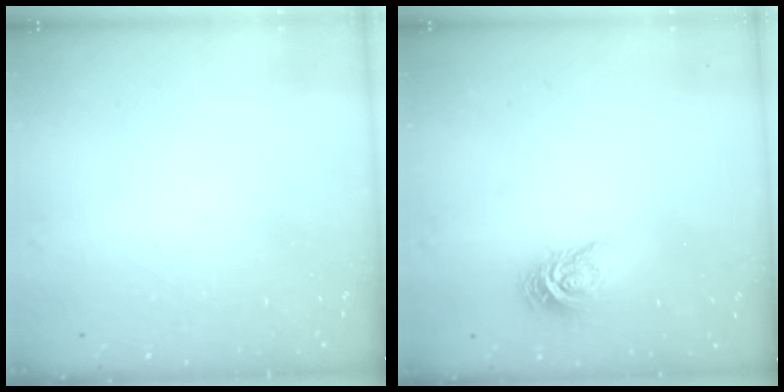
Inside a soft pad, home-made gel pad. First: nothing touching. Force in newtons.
{"total": 7.7, "press": 7.6, "slide": 0.7}